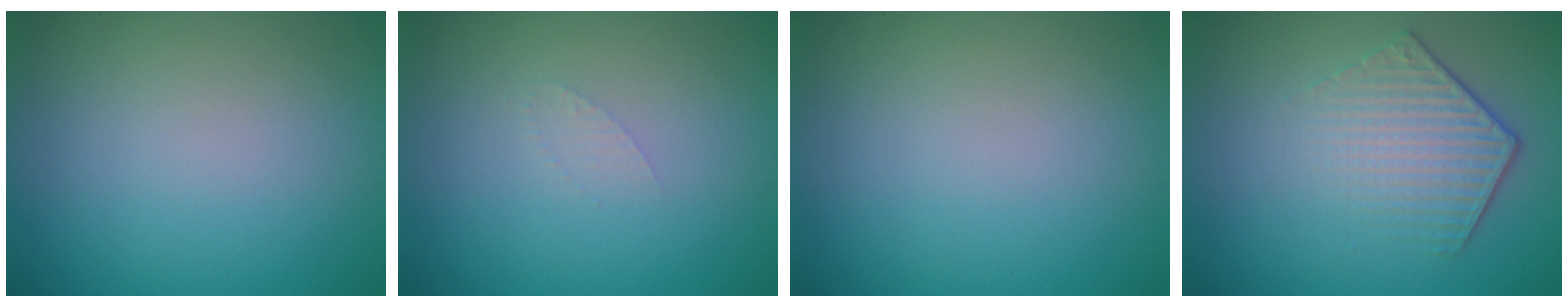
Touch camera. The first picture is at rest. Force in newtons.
{"total": 0.7, "press": 0.7, "slide": 0.1}
{"total": 0.0}
{"total": 4.4, "press": 3.1, "slide": 3.1}